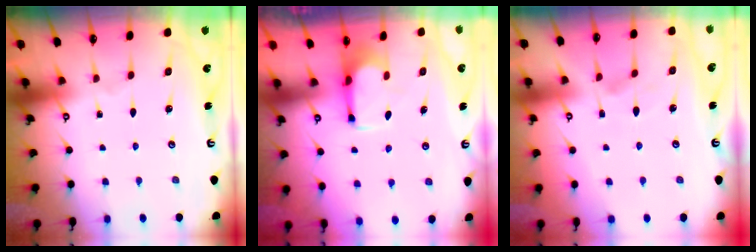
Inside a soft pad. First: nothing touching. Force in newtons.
{"total": 2.7, "press": 2.6, "slide": 0.9}
{"total": 2.4, "press": 2.1, "slide": 1.1}